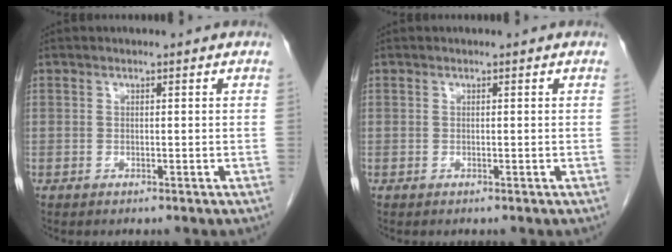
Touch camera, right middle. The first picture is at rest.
{"total": 0.0}